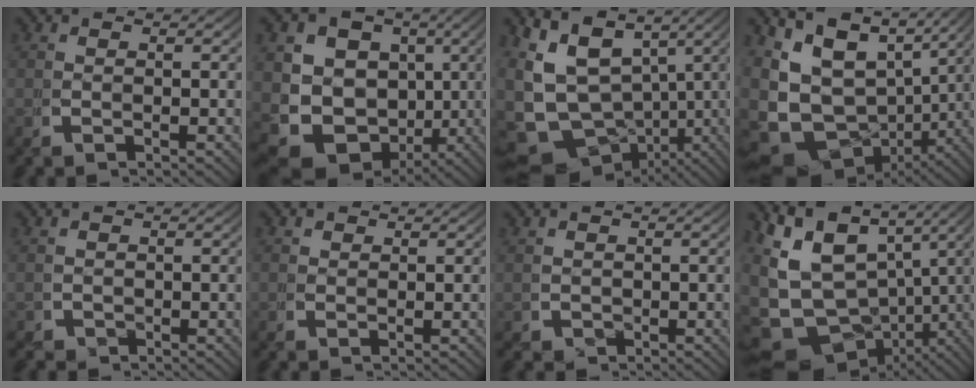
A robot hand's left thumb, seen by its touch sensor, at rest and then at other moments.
{"total": 13.4, "force": [-2.2, 11.0, 7.3], "torque": [-0.152, -0.053, -0.024]}
{"total": 15.9, "force": [-2.7, 11.7, 10.4], "torque": [-0.215, -0.088, -0.003]}
{"total": 15.4, "force": [-0.7, 11.5, 10.3], "torque": [-0.213, -0.064, 0.020]}
{"total": 1.4, "force": [-0.8, 1.1, 0.1], "torque": [0.007, -0.009, -0.011]}
{"total": 1.2, "force": [0.9, 0.8, 0.2], "torque": [-0.002, -0.004, 0.019]}
{"total": 1.5, "force": [-0.1, 1.5, 0.3], "torque": [-0.006, -0.012, 0.005]}
{"total": 17.4, "force": [-2.3, 12.7, 11.7], "torque": [-0.241, -0.079, 0.001]}